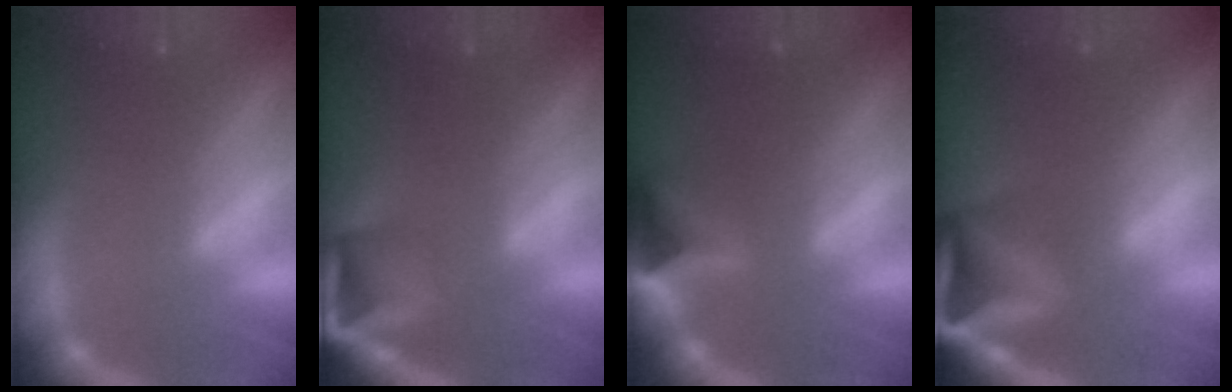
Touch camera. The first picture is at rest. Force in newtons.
{"total": 5.4}
{"total": 5.9}
{"total": 9.0}